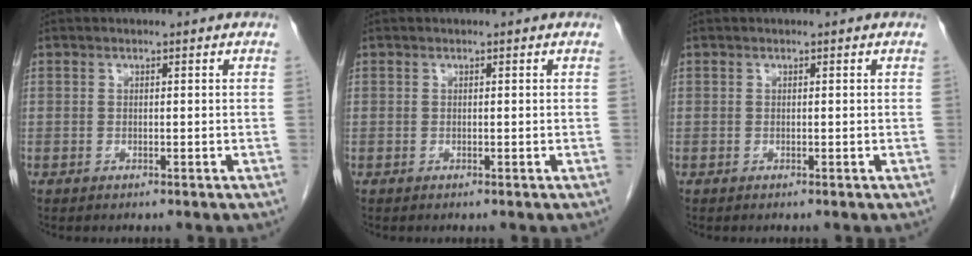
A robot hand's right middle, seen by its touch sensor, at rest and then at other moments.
{"total": 0.0}
{"total": 0.0}